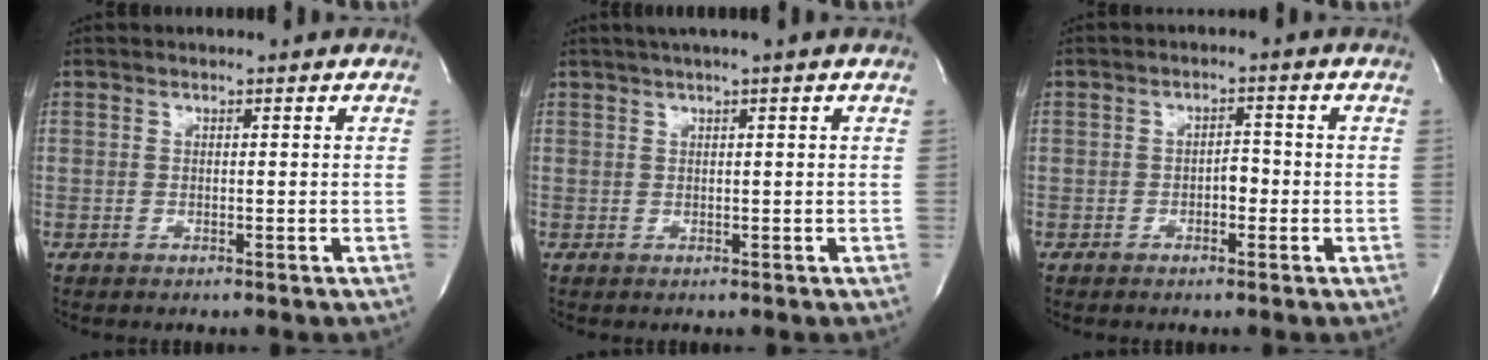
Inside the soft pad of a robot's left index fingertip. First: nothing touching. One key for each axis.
{"total": 2.9, "fx": 2.0, "fy": -0.7, "fz": 2.0, "tx": -0.037, "ty": 0.014, "tz": 0.037}
{"total": 2.3, "fx": -0.8, "fy": 1.1, "fz": 1.8, "tx": -0.023, "ty": 0.006, "tz": -0.012}